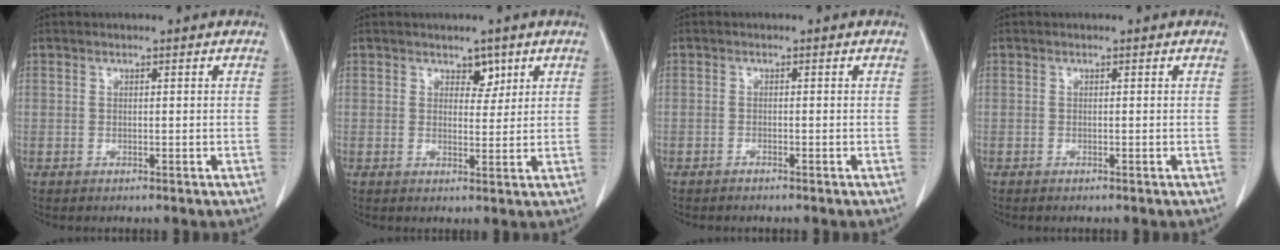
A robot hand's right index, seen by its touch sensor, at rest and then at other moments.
{"total": 2.6, "force": [1.6, 1.6, 1.3], "torque": [-0.012, -0.002, 0.026]}
{"total": 0.7, "force": [-0.6, 0.0, 0.2], "torque": [-0.010, -0.001, -0.011]}
{"total": 0.6, "force": [-0.5, 0.0, 0.3], "torque": [-0.008, -0.003, -0.008]}